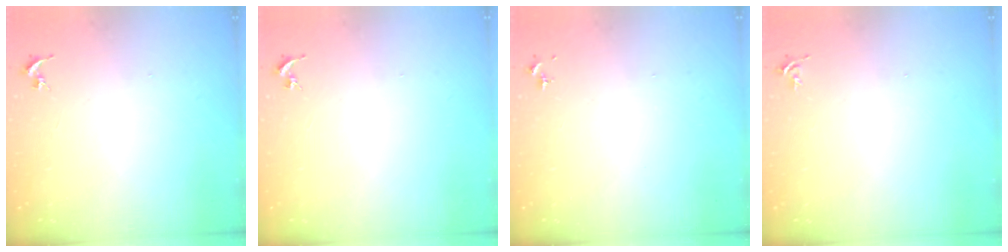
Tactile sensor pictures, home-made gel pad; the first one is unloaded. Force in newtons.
{"total": 0.0}
{"total": 0.0}
{"total": 3.7, "press": 3.7, "slide": 0.5}